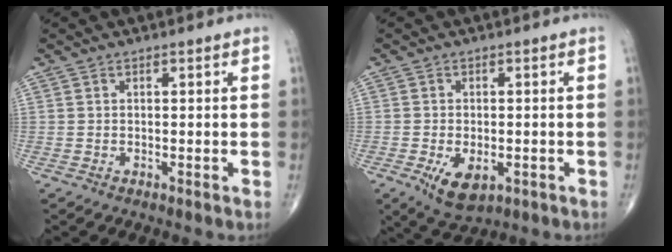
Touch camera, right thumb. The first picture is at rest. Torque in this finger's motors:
{"motor_torque": [-0.02, 0.16, 0.33, 0.24, -0.01]}